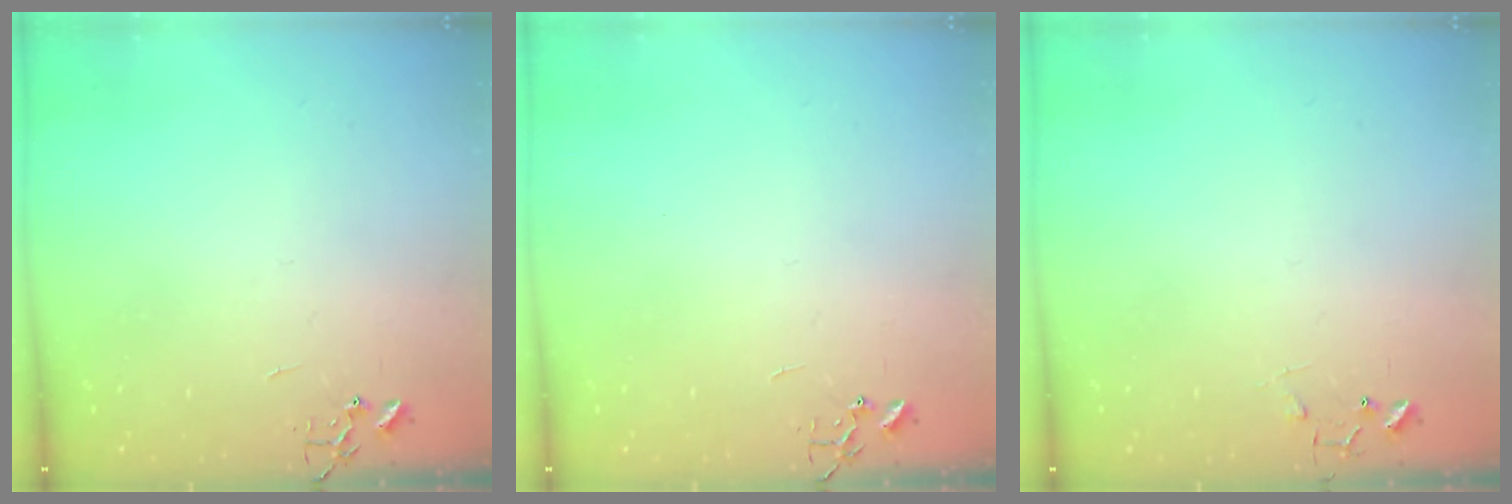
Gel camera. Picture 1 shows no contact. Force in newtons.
{"total": 0.0}
{"total": 5.7, "press": 5.7, "slide": 0.2}